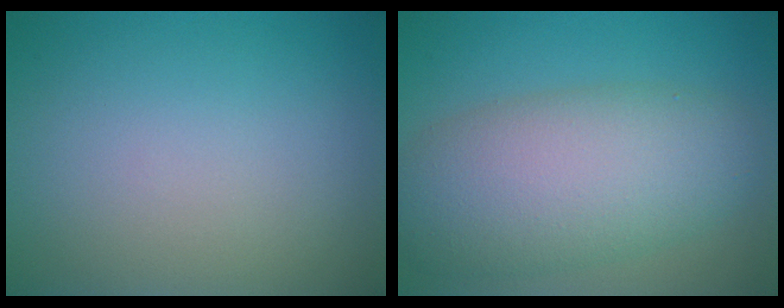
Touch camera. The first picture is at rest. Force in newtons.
{"total": 8.5, "press": 8.5, "slide": 0.6}